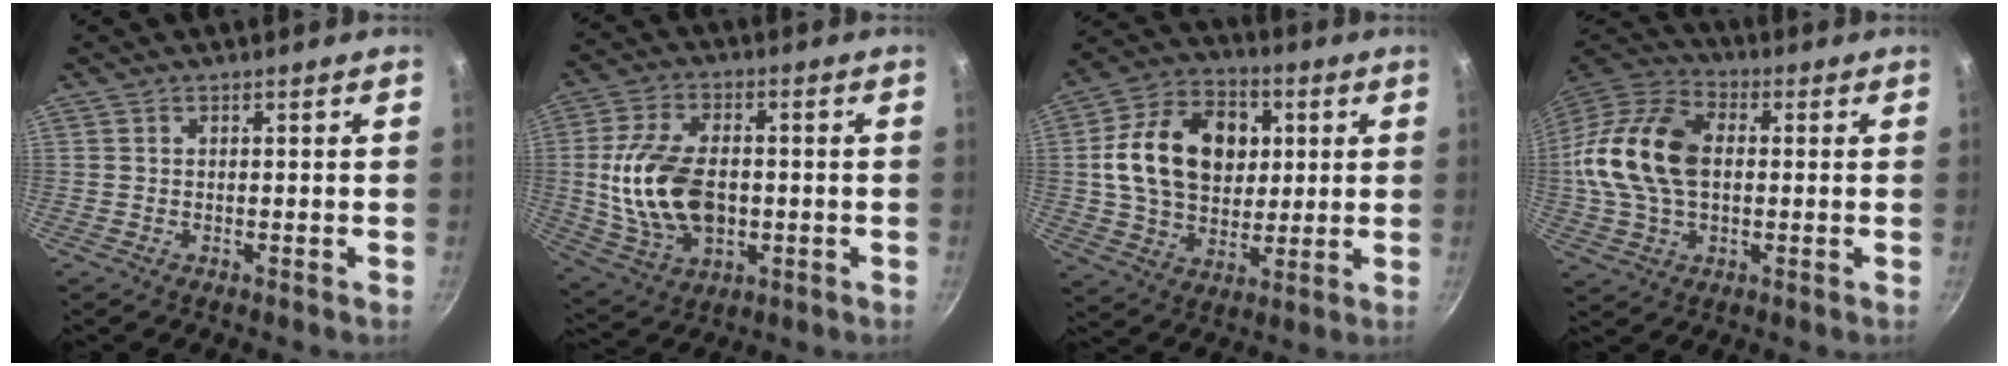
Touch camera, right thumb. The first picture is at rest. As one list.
[{"total": 16.7, "force": [-0.9, 10.6, 12.8], "torque": [-0.232, 0.011, -0.008]}, {"total": 20.0, "force": [3.4, 14.7, 13.1], "torque": [-0.192, 0.012, 0.050]}, {"total": 18.9, "force": [0.9, 12.3, 14.3], "torque": [-0.266, 0.031, 0.005]}]